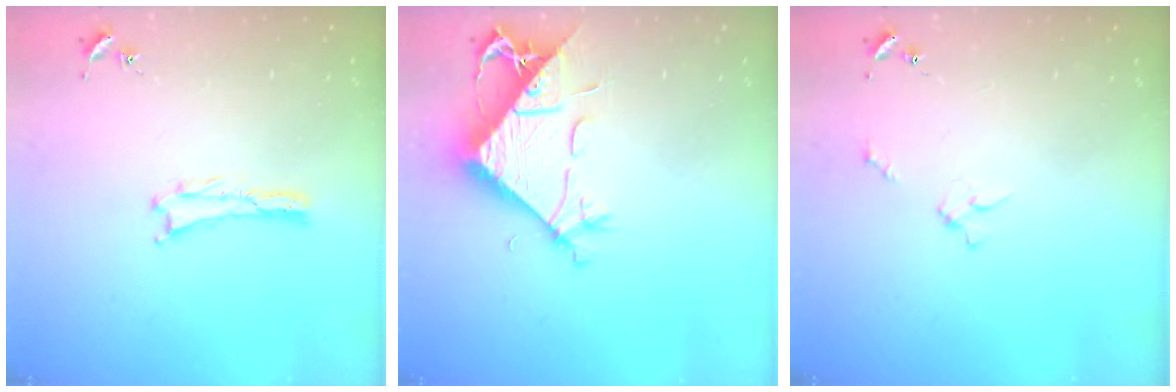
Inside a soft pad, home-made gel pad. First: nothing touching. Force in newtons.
{"total": 9.3, "press": 9.2, "slide": 0.9}
{"total": 2.0, "press": 2.0, "slide": 0.2}